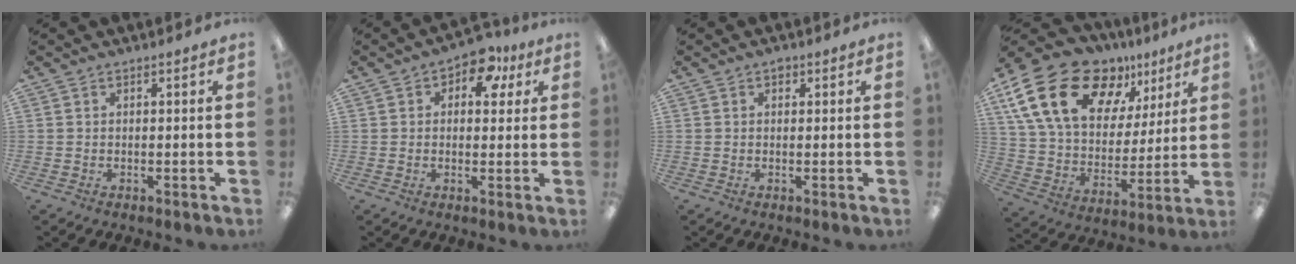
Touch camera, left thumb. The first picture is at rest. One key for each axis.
{"total": 8.1, "fx": 3.6, "fy": 5.1, "fz": 5.1, "tx": -0.050, "ty": -0.010, "tz": 0.058}
{"total": 1.1, "fx": 0.6, "fy": 0.7, "fz": 0.6, "tx": -0.004, "ty": -0.001, "tz": 0.009}
{"total": 22.6, "fx": 12.4, "fy": 13.4, "fz": 13.2, "tx": -0.247, "ty": -0.055, "tz": 0.228}